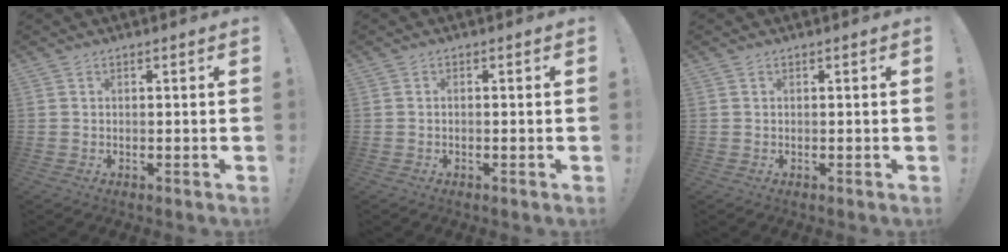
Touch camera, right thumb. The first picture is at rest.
{"total": 0.7, "force": [-0.5, 0.1, 0.4], "torque": [-0.016, 0.003, -0.007]}
{"total": 0.0}